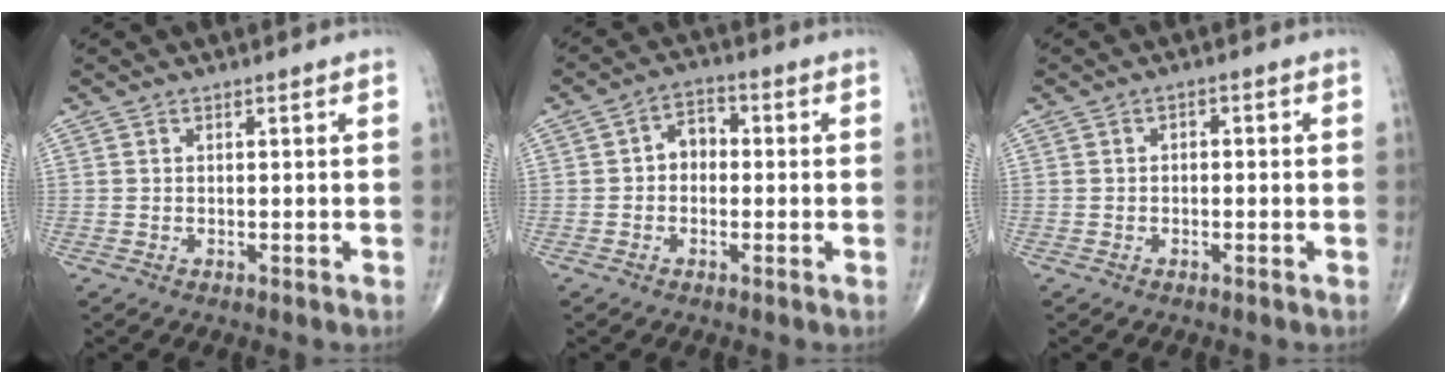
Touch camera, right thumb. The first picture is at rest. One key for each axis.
{"total": 4.6, "fx": -0.3, "fy": 3.5, "fz": 3.0, "tx": -0.027, "ty": 0.021, "tz": -0.016}
{"total": 1.3, "fx": -0.2, "fy": 0.9, "fz": 0.9, "tx": -0.002, "ty": 0.007, "tz": -0.011}